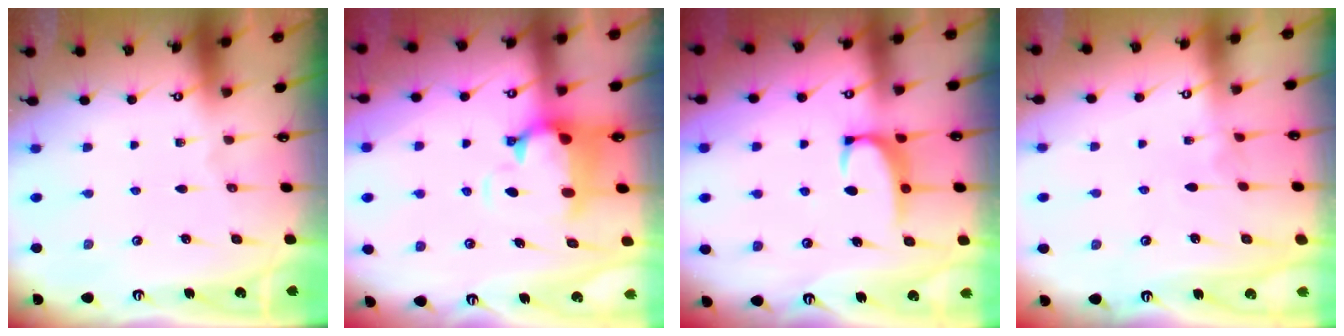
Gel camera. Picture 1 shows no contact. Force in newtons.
{"total": 1.7, "press": 0.9, "slide": 1.4}
{"total": 2.3, "press": 2.3, "slide": 0.6}
{"total": 3.7, "press": 3.7, "slide": 0.1}